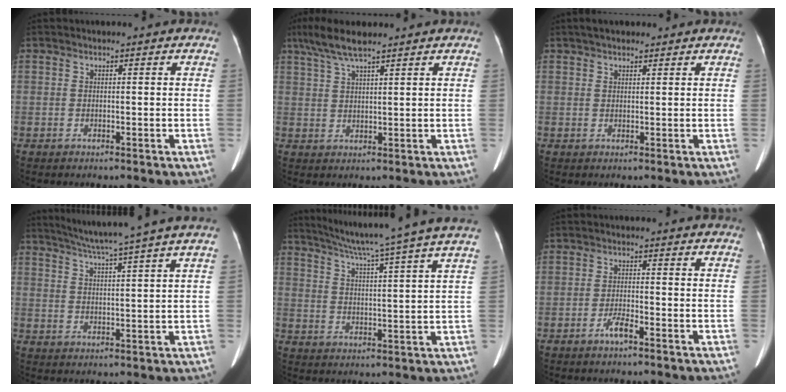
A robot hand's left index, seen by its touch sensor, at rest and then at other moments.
{"total": 6.5, "force": [4.9, 0.6, 4.2], "torque": [-0.088, 0.022, 0.091]}
{"total": 3.5, "force": [2.8, 1.3, 1.7], "torque": [-0.027, 0.026, 0.043]}
{"total": 10.6, "force": [8.8, -2.3, 5.5], "torque": [-0.091, 0.001, 0.127]}
{"total": 17.0, "force": [14.3, -2.4, 8.9], "torque": [-0.149, -0.017, 0.192]}
{"total": 2.6, "force": [-1.9, 0.2, 1.7], "torque": [-0.036, -0.004, -0.038]}